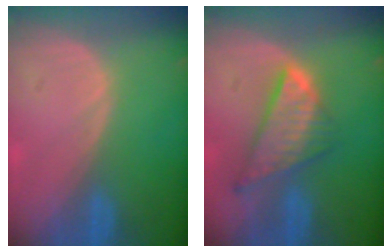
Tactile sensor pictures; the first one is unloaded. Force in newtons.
{"total": 8.7, "press": 7.5, "slide": 4.4}